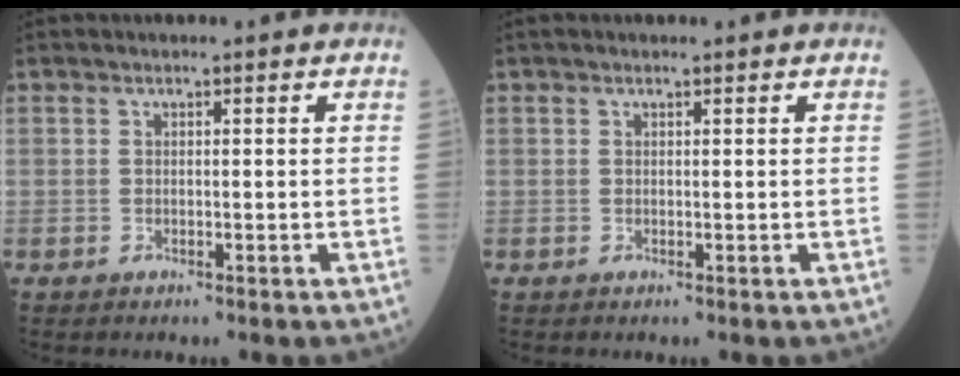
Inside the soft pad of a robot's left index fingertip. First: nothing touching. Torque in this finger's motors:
{"motor_torque": [-0.03, -0.02, -0.12, 0.02]}